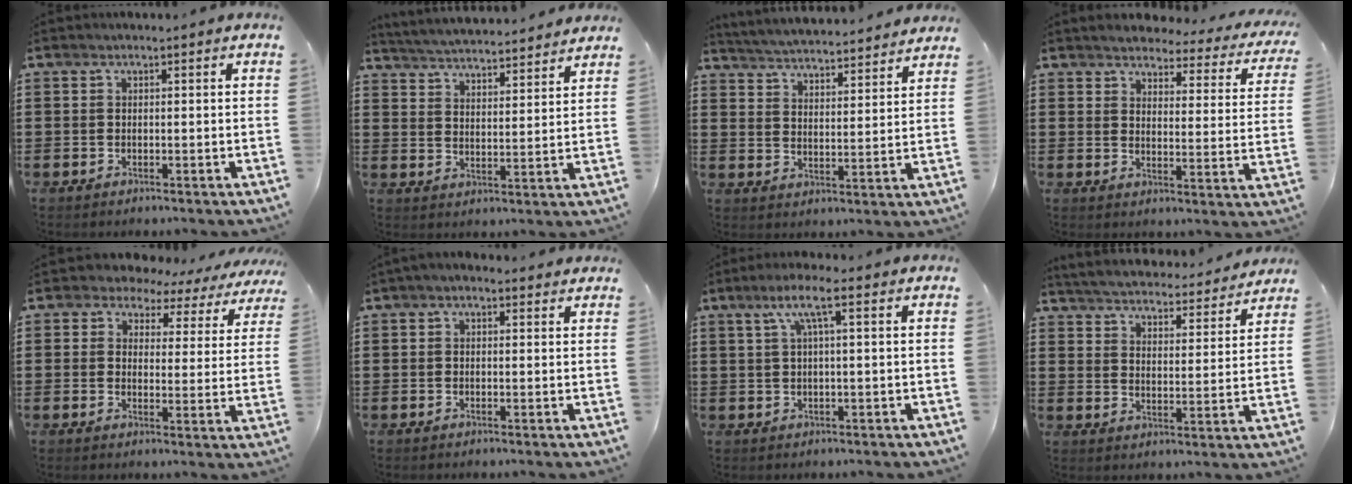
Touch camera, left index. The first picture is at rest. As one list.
[{"total": 4.1, "force": [4.1, -0.4, 0.1], "torque": [-0.026, -0.033, 0.067]}, {"total": 4.0, "force": [4.0, -0.7, 0.1], "torque": [-0.025, -0.037, 0.064]}, {"total": 3.3, "force": [3.2, 0.3, 0.7], "torque": [-0.029, -0.025, 0.048]}, {"total": 4.1, "force": [3.4, 2.1, 0.8], "torque": [-0.031, -0.018, 0.055]}, {"total": 1.2, "force": [0.5, 0.8, 0.8], "torque": [-0.016, 0.007, 0.009]}, {"total": 4.6, "force": [1.6, 0.3, 4.3], "torque": [-0.087, 0.003, 0.024]}, {"total": 4.3, "force": [4.3, -0.2, 0.2], "torque": [-0.031, -0.038, 0.068]}]